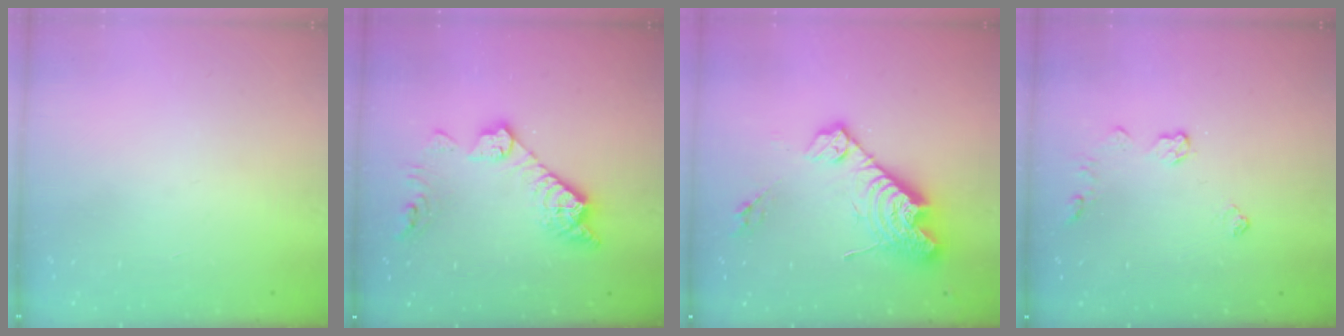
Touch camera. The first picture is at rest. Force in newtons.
{"total": 13.3, "press": 13.3, "slide": 1.0}
{"total": 17.8, "press": 17.7, "slide": 1.2}
{"total": 4.7, "press": 4.6, "slide": 0.7}